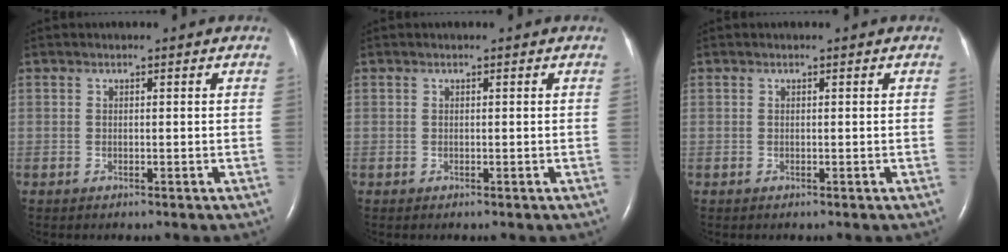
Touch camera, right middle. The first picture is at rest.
{"total": 0.0}
{"total": 0.0}